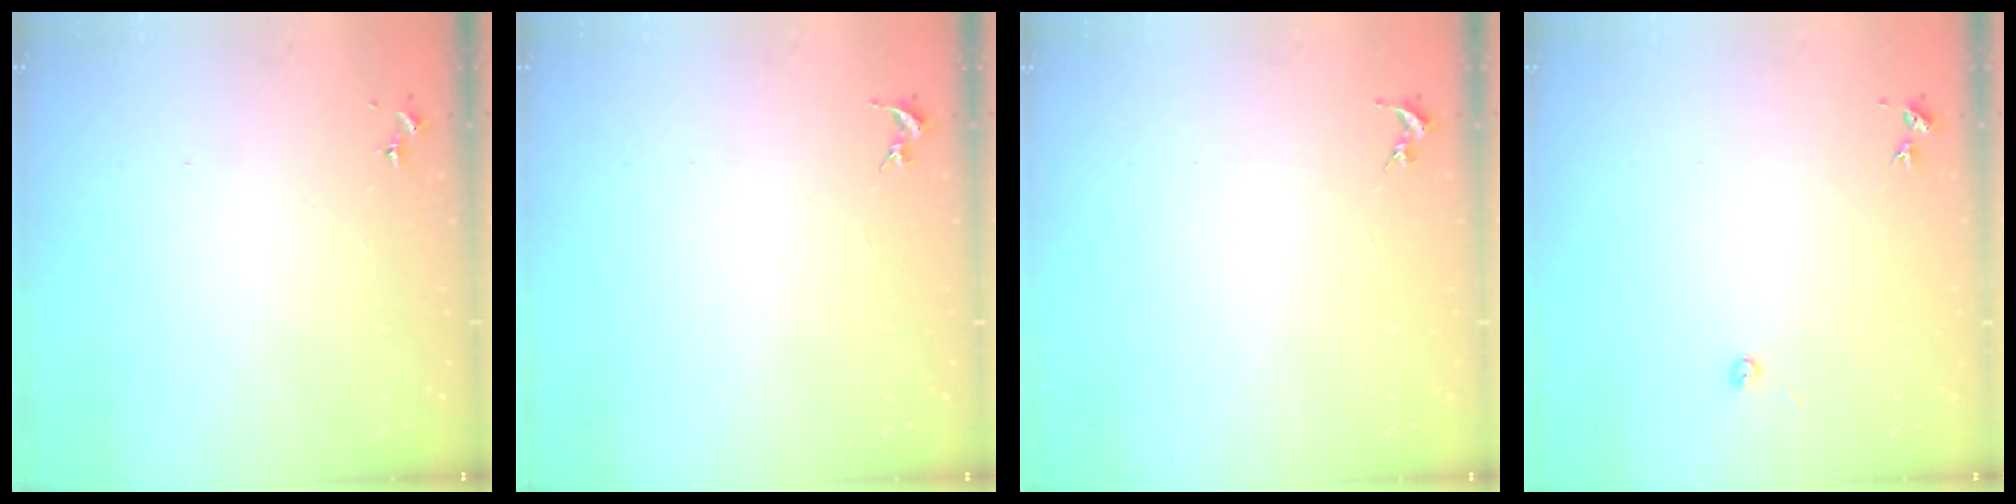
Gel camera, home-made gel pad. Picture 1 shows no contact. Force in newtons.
{"total": 0.0}
{"total": 0.0}
{"total": 2.2, "press": 2.2, "slide": 0.3}